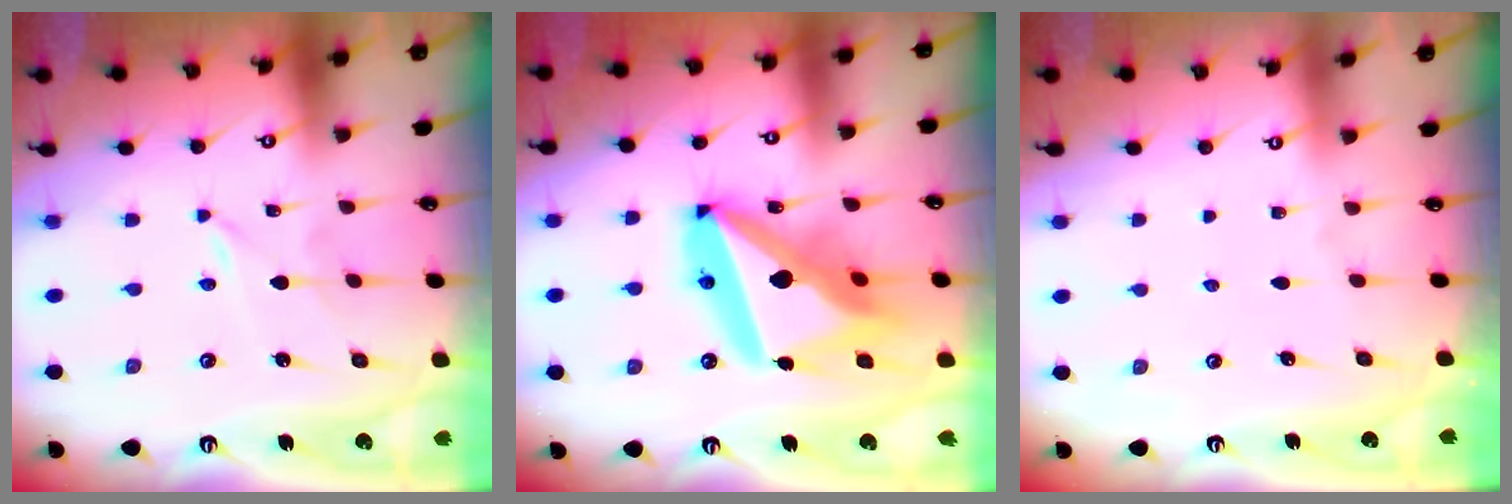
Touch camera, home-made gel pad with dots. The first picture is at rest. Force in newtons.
{"total": 23.8, "press": 23.6, "slide": 3.0}
{"total": 0.0}